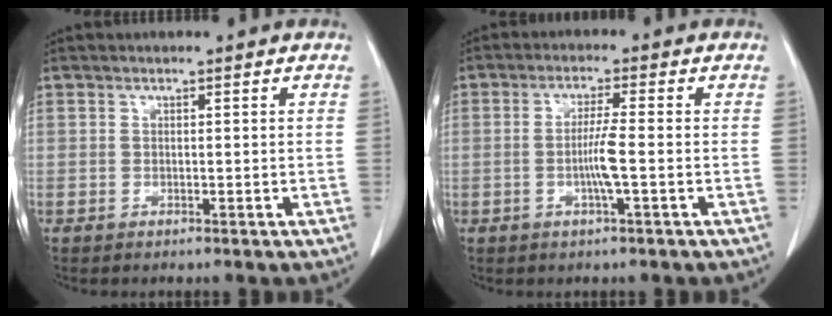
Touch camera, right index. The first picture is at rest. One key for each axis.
{"total": 4.5, "fx": -0.9, "fy": -0.3, "fz": 4.4, "tx": -0.087, "ty": -0.005, "tz": -0.020}